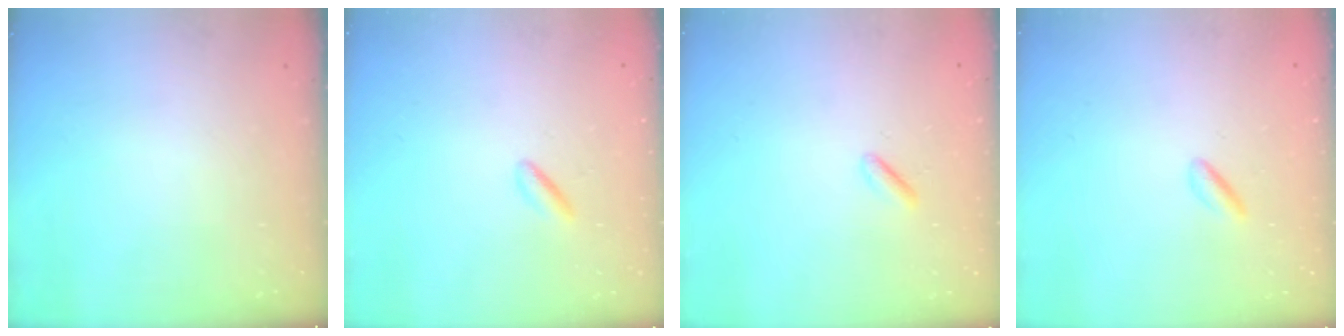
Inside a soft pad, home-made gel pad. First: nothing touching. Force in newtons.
{"total": 1.8, "press": 1.6, "slide": 0.8}
{"total": 0.7, "press": 0.3, "slide": 0.6}
{"total": 1.5, "press": 1.3, "slide": 0.6}